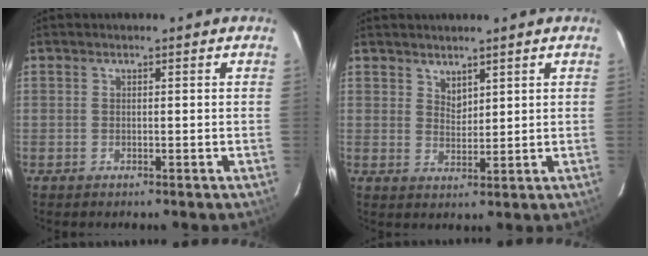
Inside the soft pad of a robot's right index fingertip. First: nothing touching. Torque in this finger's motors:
{"motor_torque": [-0.10, 0.08, -0.04, 0.00]}